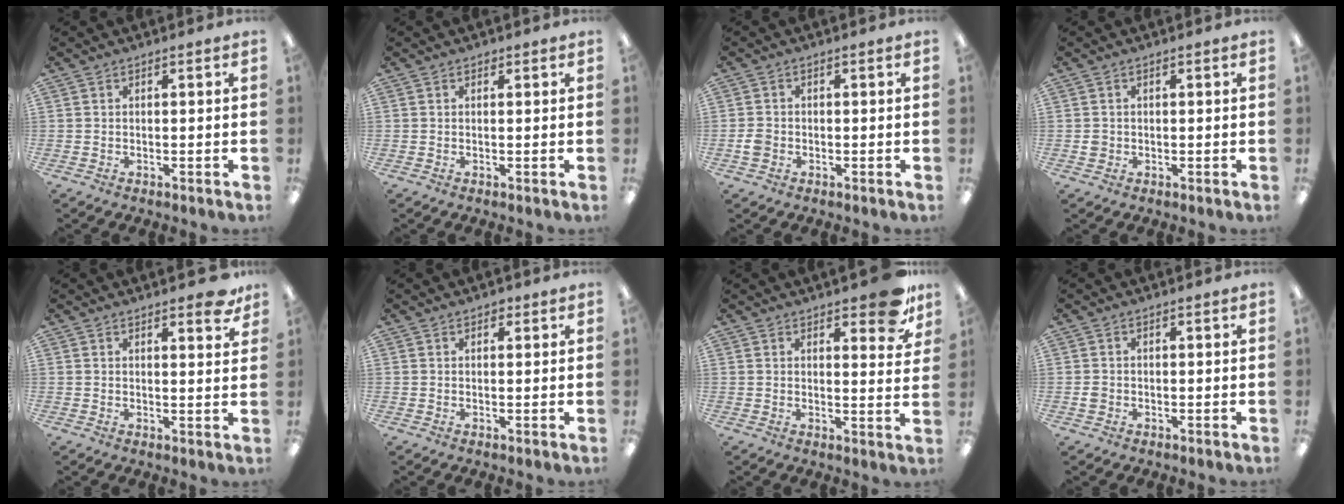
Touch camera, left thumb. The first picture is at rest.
{"total": 0.7, "force": [0.6, 0.3, 0.1], "torque": [0.005, -0.002, 0.009]}
{"total": 2.3, "force": [-0.6, 2.0, 1.1], "torque": [-0.019, 0.004, -0.011]}
{"total": 1.5, "force": [0.2, 1.5, 0.5], "torque": [-0.002, 0.002, -0.001]}
{"total": 4.5, "force": [3.6, 1.2, 2.5], "torque": [-0.026, -0.020, 0.058]}
{"total": 1.6, "force": [1.3, 0.8, 0.6], "torque": [-0.005, -0.003, 0.022]}
{"total": 9.4, "force": [6.9, 3.3, 5.5], "torque": [-0.051, -0.046, 0.114]}
{"total": 1.2, "force": [-0.1, 1.1, 0.5], "torque": [-0.010, 0.004, -0.002]}